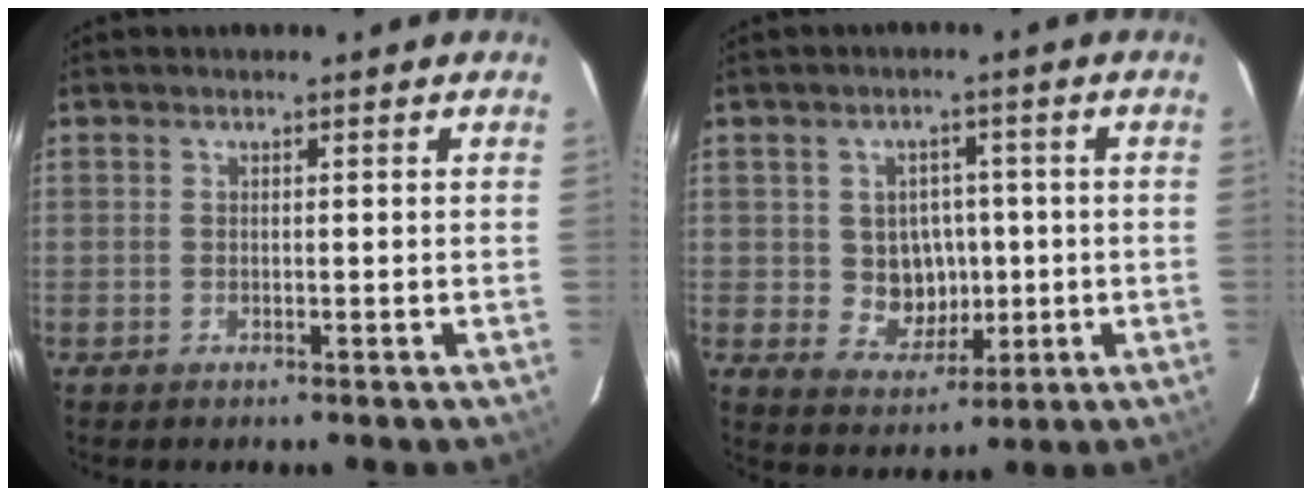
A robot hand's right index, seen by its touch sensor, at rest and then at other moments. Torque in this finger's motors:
{"motor_torque": [0.04, -0.10, 0.10, 0.01]}